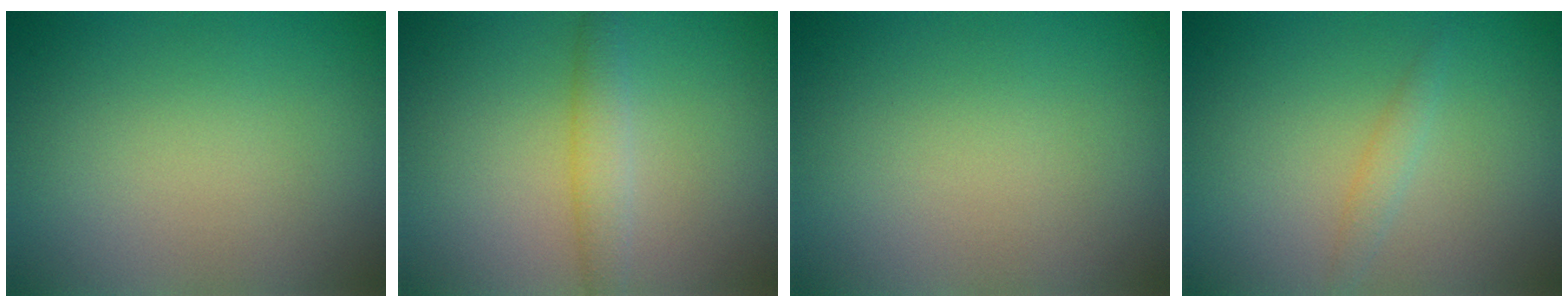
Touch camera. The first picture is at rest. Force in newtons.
{"total": 2.2, "press": 2.2, "slide": 0.0}
{"total": 0.0}
{"total": 1.2, "press": 1.2, "slide": 0.1}